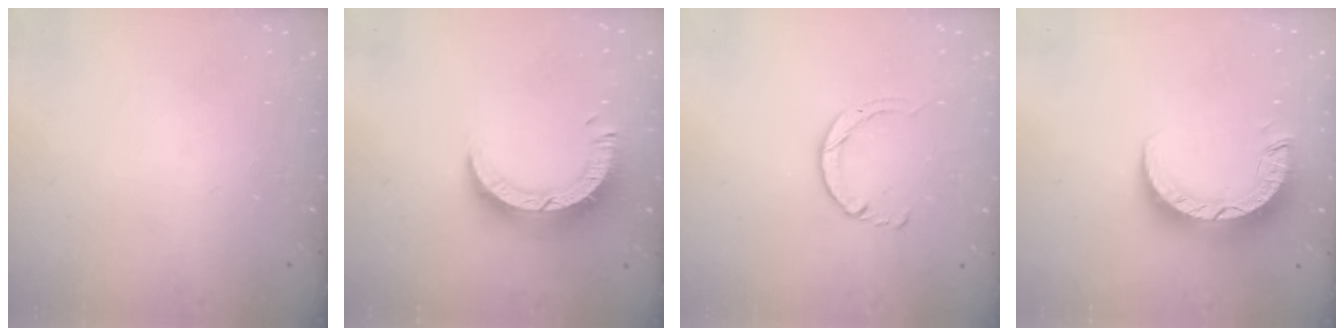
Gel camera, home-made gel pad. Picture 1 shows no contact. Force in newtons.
{"total": 9.7, "press": 9.6, "slide": 1.0}
{"total": 2.9, "press": 2.8, "slide": 0.4}
{"total": 8.8, "press": 8.8, "slide": 0.8}